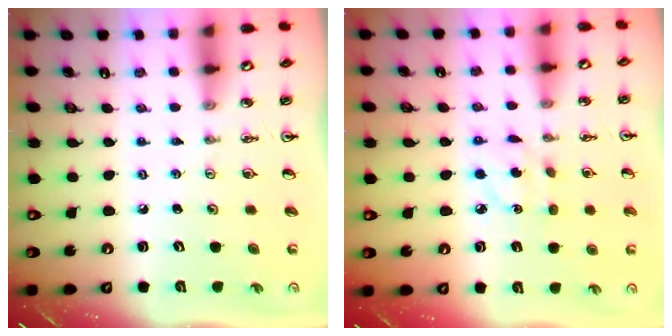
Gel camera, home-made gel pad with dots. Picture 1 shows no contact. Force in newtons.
{"total": 3.7, "press": 3.7, "slide": 0.3}